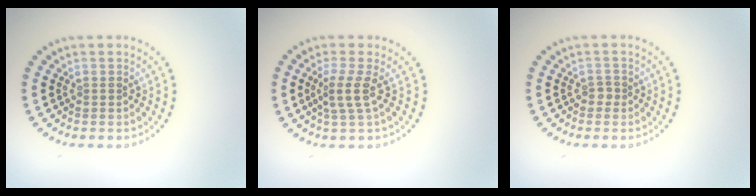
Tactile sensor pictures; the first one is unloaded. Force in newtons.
{"total": 2.3, "press": 1.7, "slide": 1.5}
{"total": 0.8, "press": 0.6, "slide": 0.5}